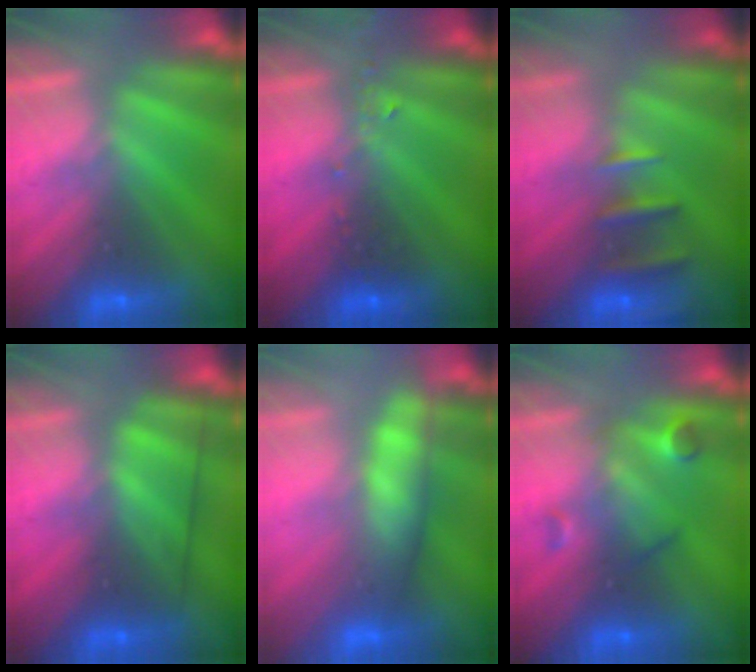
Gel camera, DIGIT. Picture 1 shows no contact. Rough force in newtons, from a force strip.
{"total": 2.4}
{"total": 2.4}
{"total": 2.6}
{"total": 3.5}
{"total": 2.5}